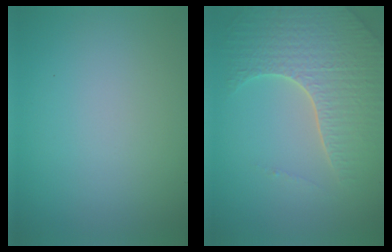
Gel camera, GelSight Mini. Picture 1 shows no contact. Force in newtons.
{"total": 6.5, "press": 5.0, "slide": 4.2}